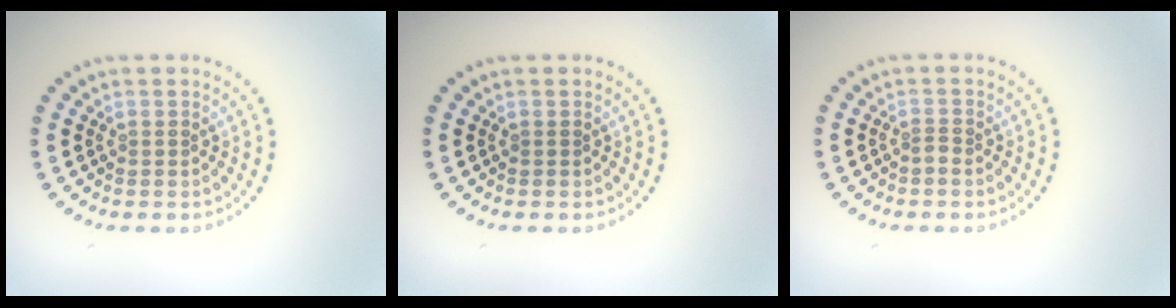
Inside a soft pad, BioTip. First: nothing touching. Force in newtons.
{"total": 0.0}
{"total": 0.8, "press": 0.5, "slide": 0.7}